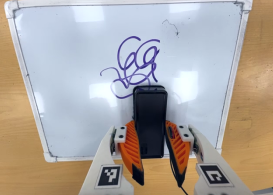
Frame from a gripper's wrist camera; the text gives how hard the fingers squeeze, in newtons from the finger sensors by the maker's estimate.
{"total": 8.7, "left": 6.9, "right": 10.5}